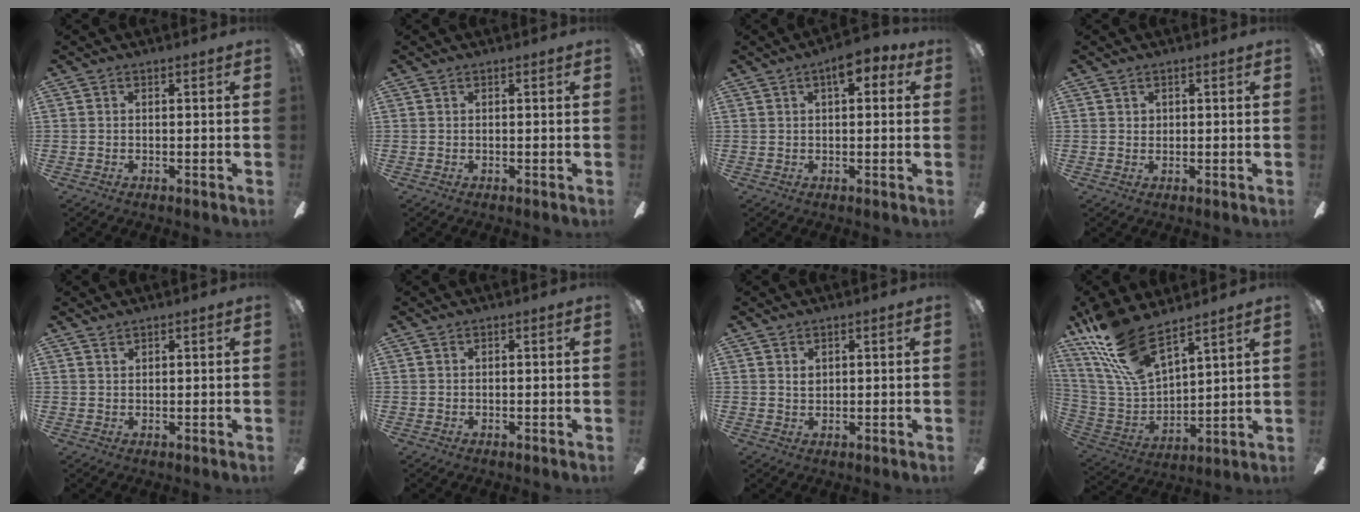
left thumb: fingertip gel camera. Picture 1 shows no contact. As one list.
[{"total": 0.0}, {"total": 5.8, "force": [2.7, 2.6, 4.4], "torque": [-0.057, -0.002, 0.041]}, {"total": 1.1, "force": [0.7, 0.9, 0.1], "torque": [-0.002, 0.003, 0.014]}, {"total": 1.3, "force": [1.2, 0.3, 0.0], "torque": [0.000, -0.001, 0.024]}, {"total": 0.0}, {"total": 1.9, "force": [1.1, 1.2, 1.0], "torque": [-0.014, -0.003, 0.019]}, {"total": 18.4, "force": [13.5, 6.3, 10.8], "torque": [-0.262, -0.083, 0.240]}]